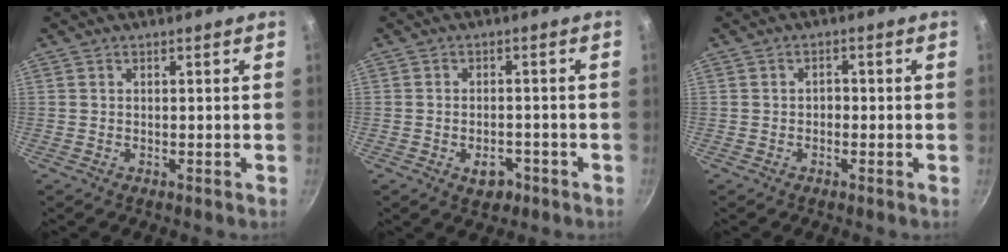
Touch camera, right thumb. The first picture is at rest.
{"total": 4.3, "force": [-2.1, 2.8, 2.6], "torque": [-0.026, 0.016, -0.024]}
{"total": 1.6, "force": [-0.4, 1.2, 0.9], "torque": [-0.009, 0.008, -0.008]}